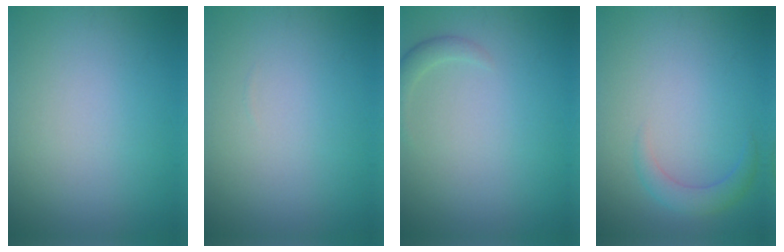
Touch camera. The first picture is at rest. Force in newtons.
{"total": 0.0}
{"total": 1.4, "press": 1.4, "slide": 0.1}
{"total": 2.0, "press": 2.0, "slide": 0.2}